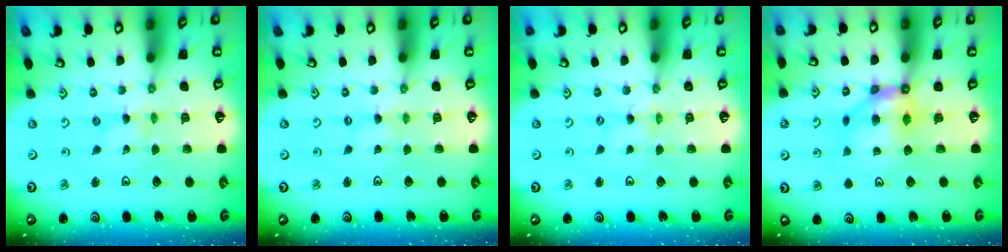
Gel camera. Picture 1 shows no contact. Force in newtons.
{"total": 0.0}
{"total": 0.0}
{"total": 7.6, "press": 7.6, "slide": 0.7}